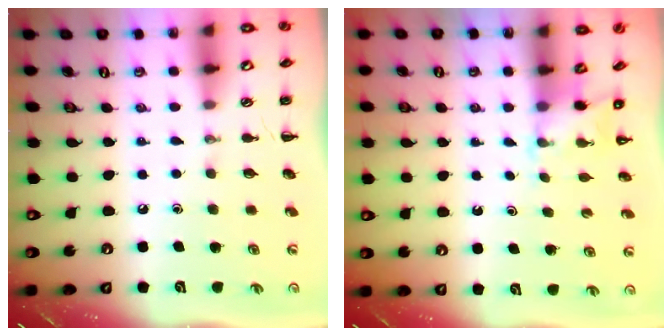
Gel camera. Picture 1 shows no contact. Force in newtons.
{"total": 3.0, "press": 2.8, "slide": 1.0}